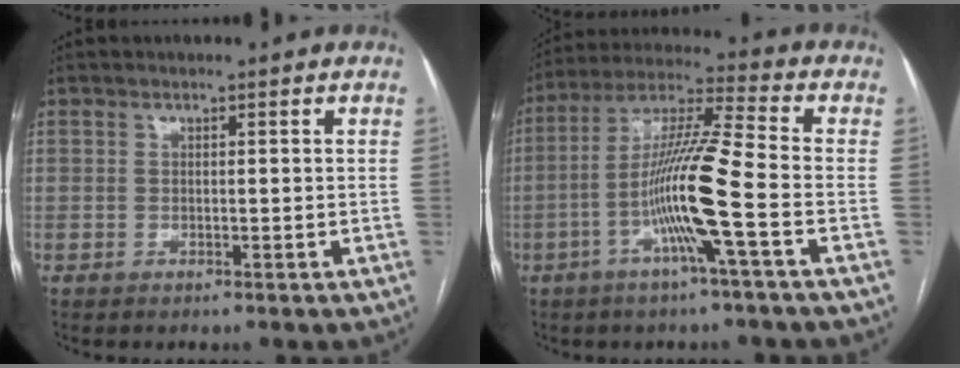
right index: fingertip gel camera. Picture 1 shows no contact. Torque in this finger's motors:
{"motor_torque": [2.14, 0.00, 1.06, 0.21]}